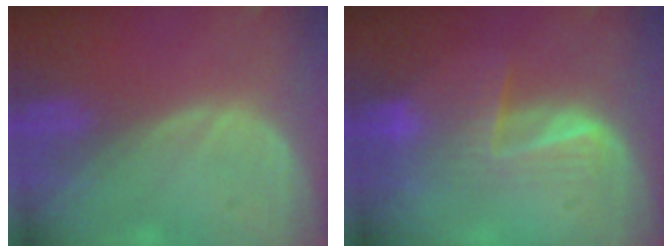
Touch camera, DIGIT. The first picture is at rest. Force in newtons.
{"total": 6.4, "press": 6.2, "slide": 1.9}